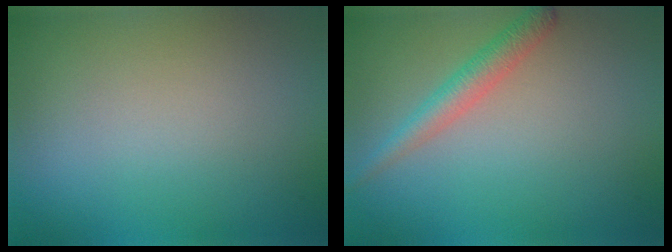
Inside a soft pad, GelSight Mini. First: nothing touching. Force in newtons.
{"total": 2.5, "press": 2.5, "slide": 0.1}